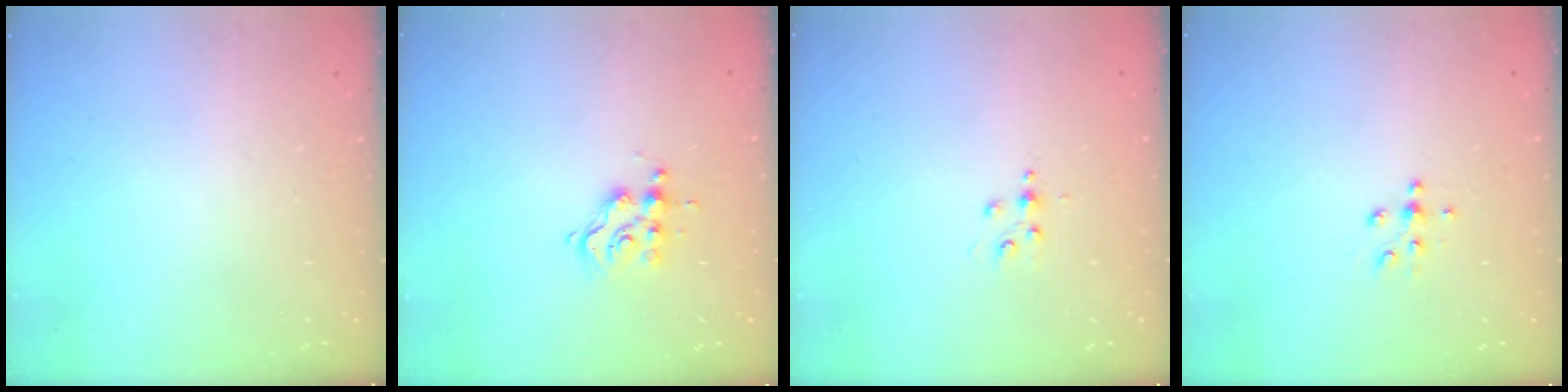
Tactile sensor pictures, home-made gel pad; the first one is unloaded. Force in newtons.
{"total": 8.0, "press": 7.9, "slide": 0.7}
{"total": 3.2, "press": 3.2, "slide": 0.5}
{"total": 5.8, "press": 5.5, "slide": 2.0}